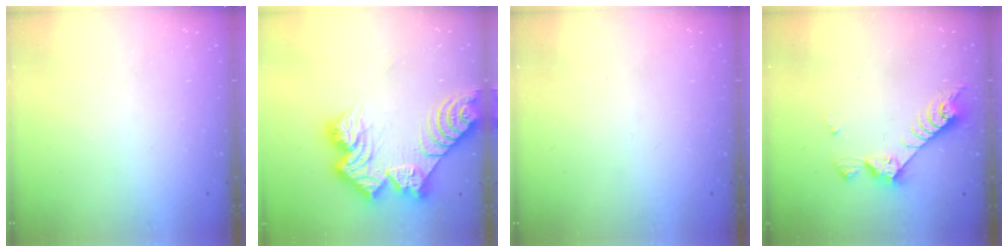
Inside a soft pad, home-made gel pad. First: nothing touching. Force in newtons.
{"total": 19.0, "press": 18.9, "slide": 1.9}
{"total": 0.0}
{"total": 7.9, "press": 7.8, "slide": 1.3}